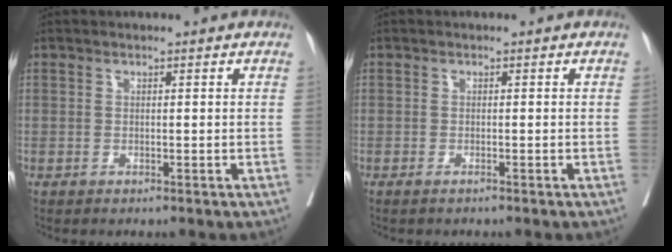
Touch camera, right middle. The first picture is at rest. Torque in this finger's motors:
{"motor_torque": [0.28, -0.28, 0.05, 0.01]}